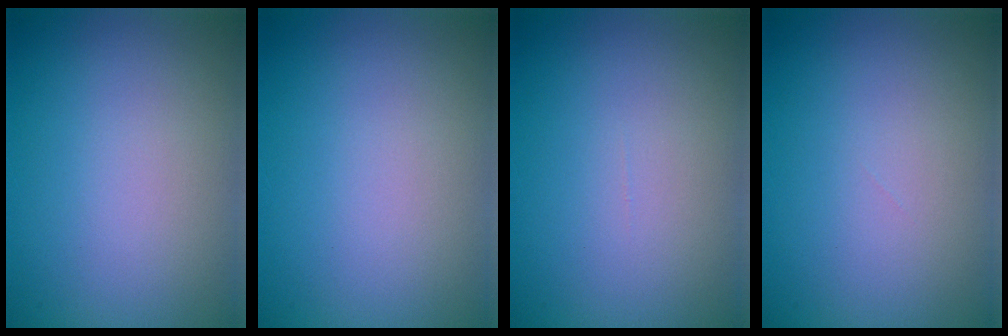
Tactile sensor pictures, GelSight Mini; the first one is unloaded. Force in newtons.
{"total": 0.0}
{"total": 0.0}
{"total": 0.0}